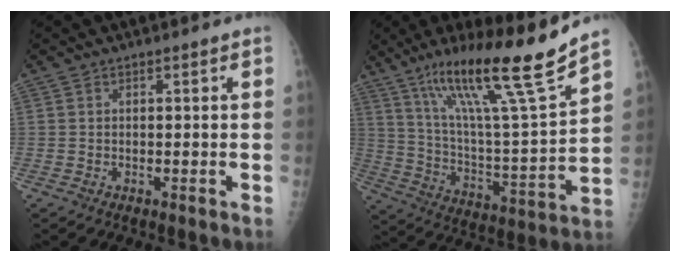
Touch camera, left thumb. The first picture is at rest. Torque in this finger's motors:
{"motor_torque": [0.34, 0.33, 1.28, -1.49, 0.47]}